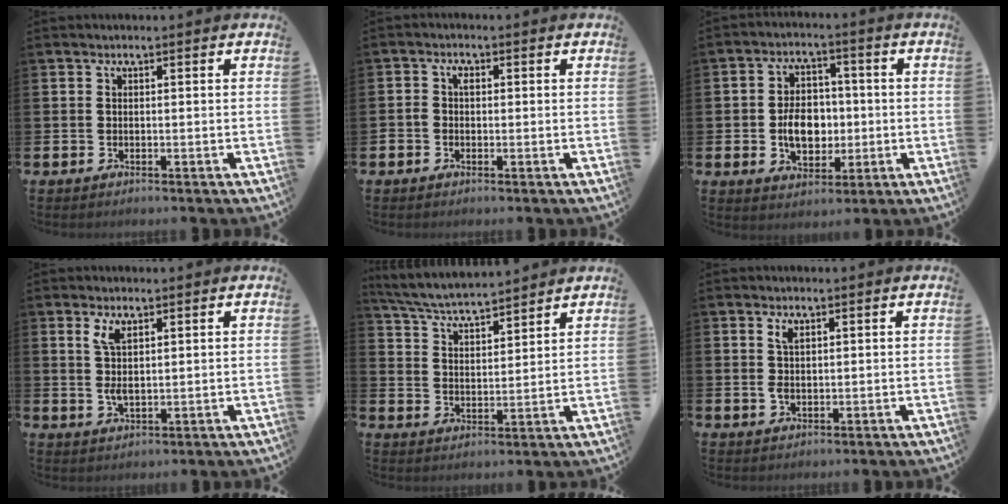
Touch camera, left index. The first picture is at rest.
{"total": 1.7, "force": [-0.3, 1.3, 1.1], "torque": [-0.015, 0.005, -0.009]}
{"total": 6.2, "force": [-0.8, 4.6, 4.1], "torque": [-0.068, 0.009, -0.021]}
{"total": 3.5, "force": [2.0, 1.3, 2.5], "torque": [-0.043, -0.005, 0.032]}
{"total": 5.3, "force": [5.2, 0.2, 0.8], "torque": [-0.044, -0.035, 0.090]}
{"total": 2.2, "force": [1.1, 1.0, 1.6], "torque": [-0.018, -0.002, 0.015]}